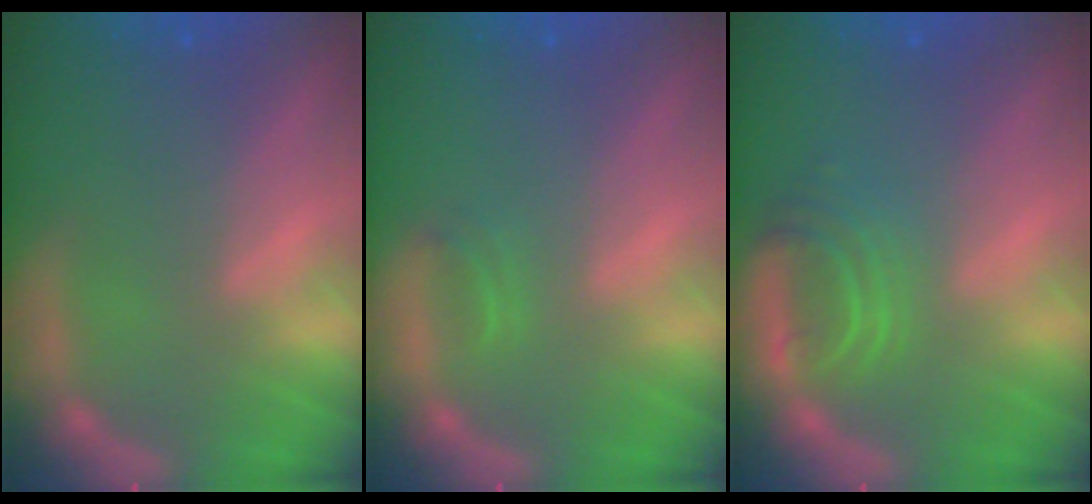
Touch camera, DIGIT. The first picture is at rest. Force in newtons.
{"total": 0.9}
{"total": 4.0}